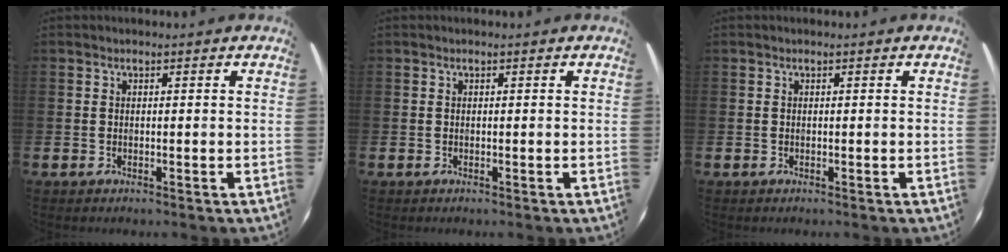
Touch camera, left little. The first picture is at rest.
{"total": 0.0}
{"total": 0.0}